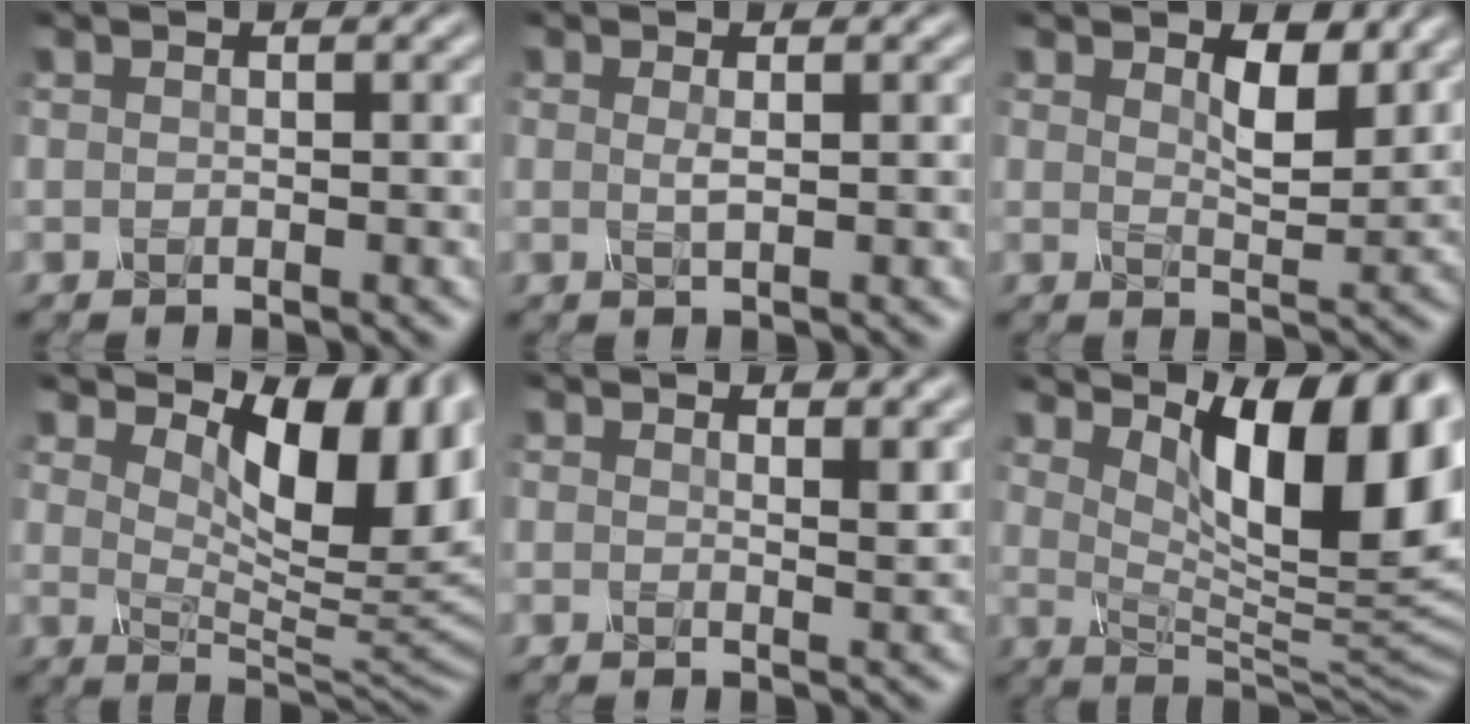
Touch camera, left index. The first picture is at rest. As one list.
[{"total": 0.7, "force": [0.1, 0.2, 0.7], "torque": [-0.013, -0.002, 0.000]}, {"total": 3.5, "force": [1.7, 1.5, 2.7], "torque": [-0.049, -0.010, 0.025]}, {"total": 10.3, "force": [3.8, 4.8, 8.3], "torque": [-0.112, -0.008, 0.060]}, {"total": 1.7, "force": [1.2, 0.4, 1.0], "torque": [-0.008, -0.004, 0.018]}, {"total": 12.5, "force": [4.7, 4.5, 10.6], "torque": [-0.134, -0.010, 0.076]}]